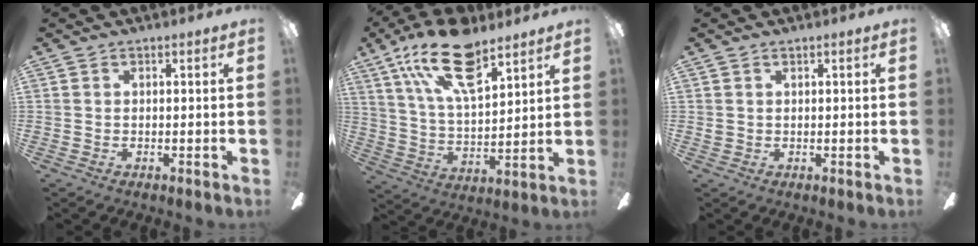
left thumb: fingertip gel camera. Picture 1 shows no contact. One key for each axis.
{"total": 19.2, "fx": 12.3, "fy": 7.7, "fz": 12.5, "tx": -0.238, "ty": -0.050, "tz": 0.213}
{"total": 0.7, "fx": 0.3, "fy": 0.6, "fz": 0.2, "tx": -0.006, "ty": 0.004, "tz": 0.006}